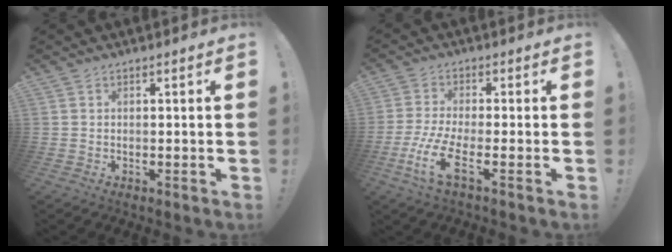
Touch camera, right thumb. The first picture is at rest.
{"total": 10.5, "force": [-3.7, 2.9, 9.4], "torque": [-0.198, -0.007, -0.068]}